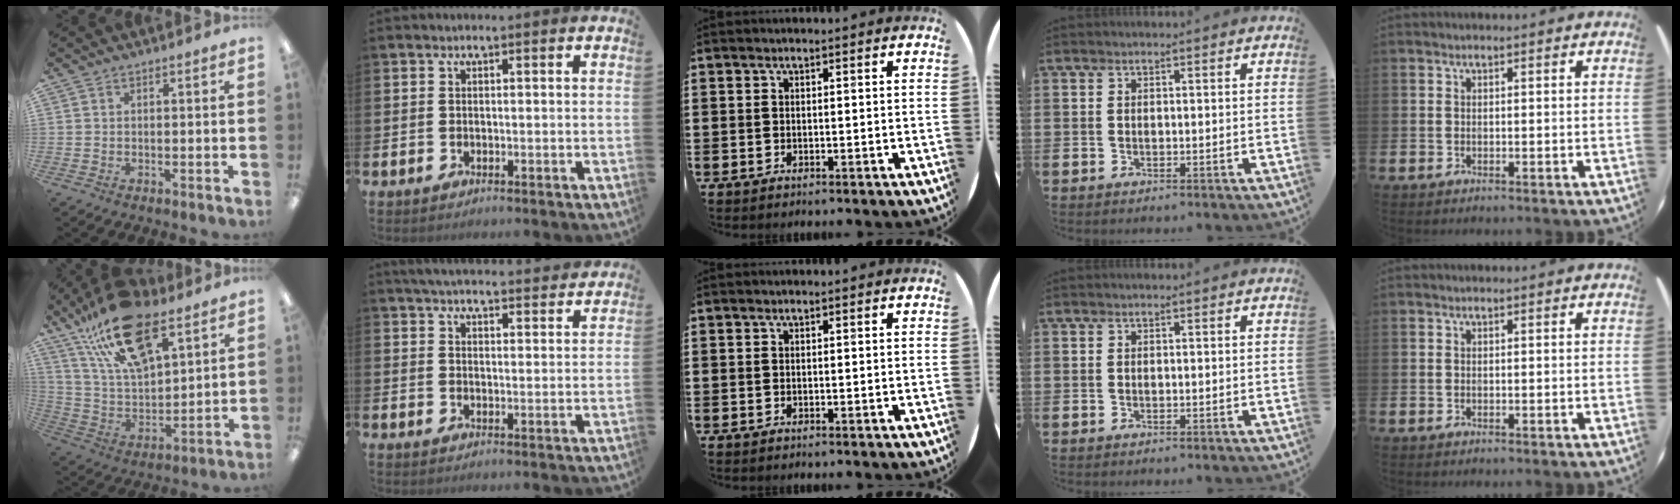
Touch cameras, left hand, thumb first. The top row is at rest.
{"thumb": {"total": 21.6, "force": [13.4, 9.7, 13.9], "torque": [-0.271, -0.059, 0.236]}, "index": {"total": 5.0, "force": [4.9, 0.4, 0.6], "torque": [-0.028, -0.034, 0.088]}}